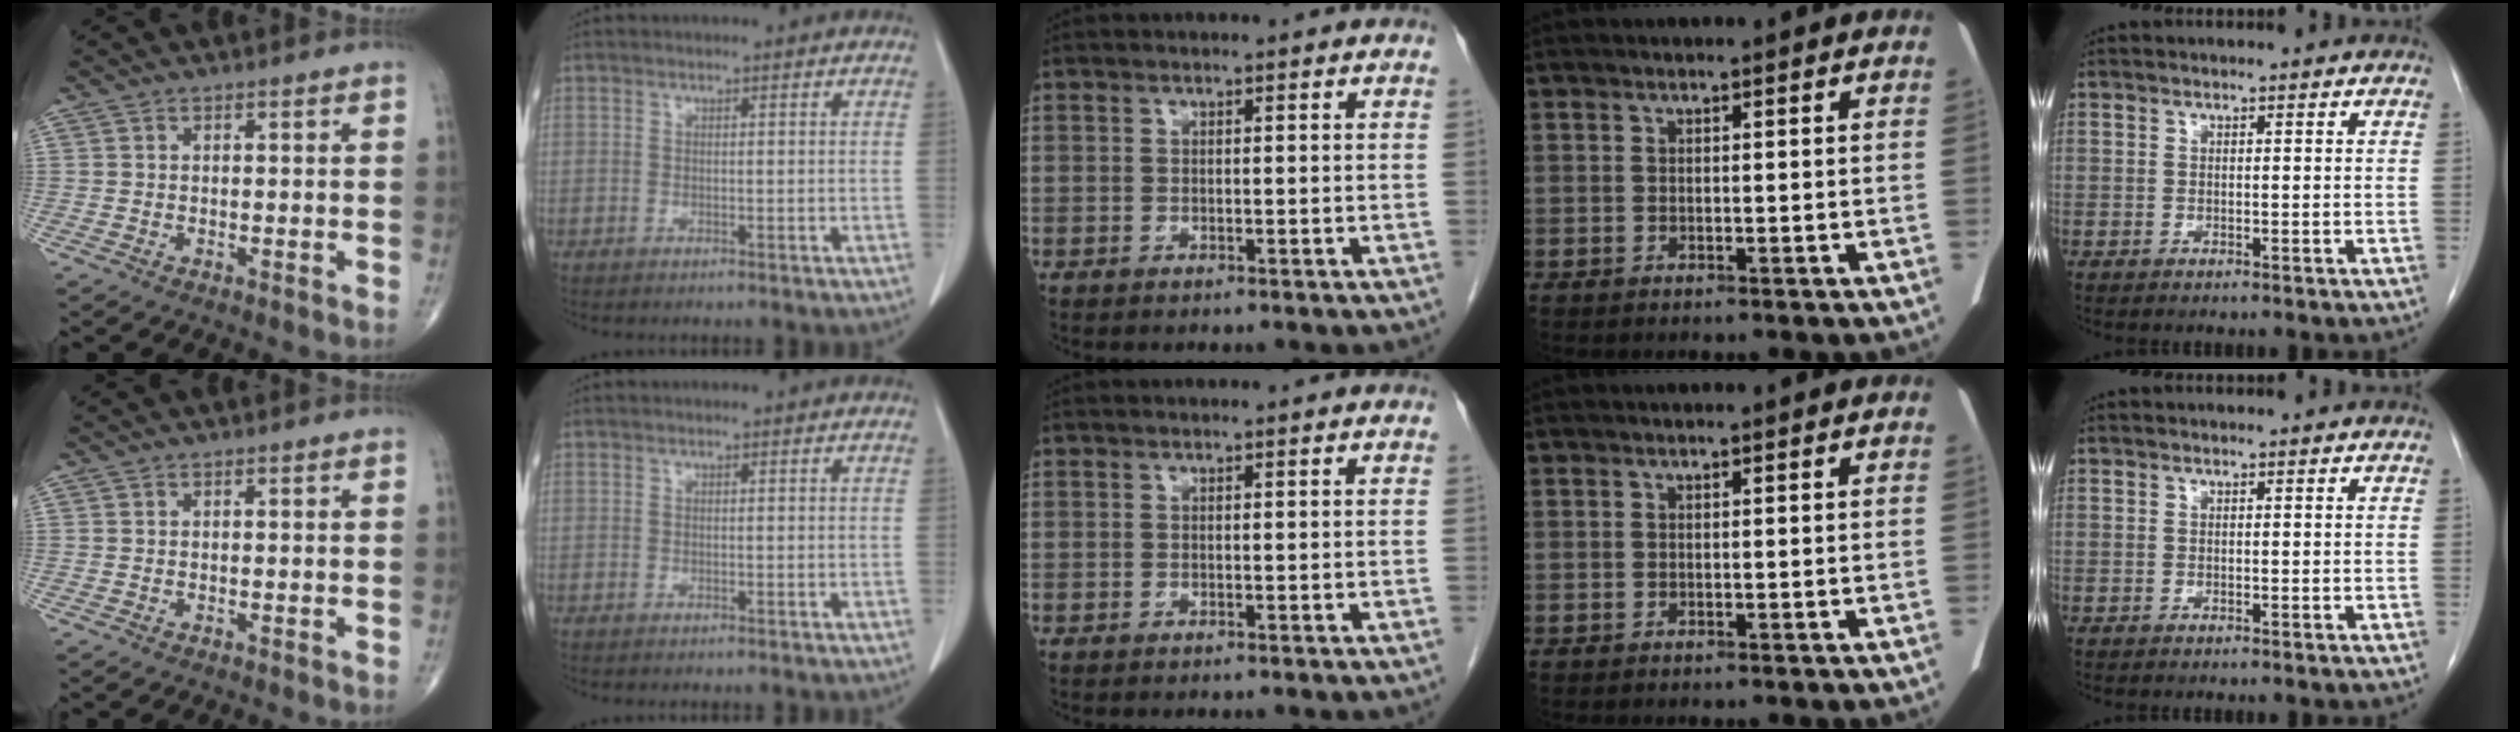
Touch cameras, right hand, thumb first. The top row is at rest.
{}